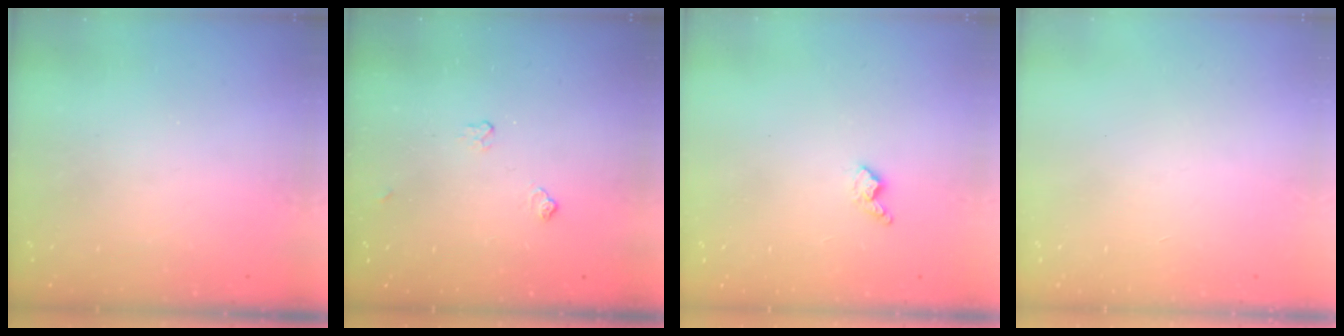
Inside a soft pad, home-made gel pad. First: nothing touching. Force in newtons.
{"total": 3.9, "press": 3.9, "slide": 0.5}
{"total": 5.7, "press": 5.7, "slide": 0.7}
{"total": 0.0}